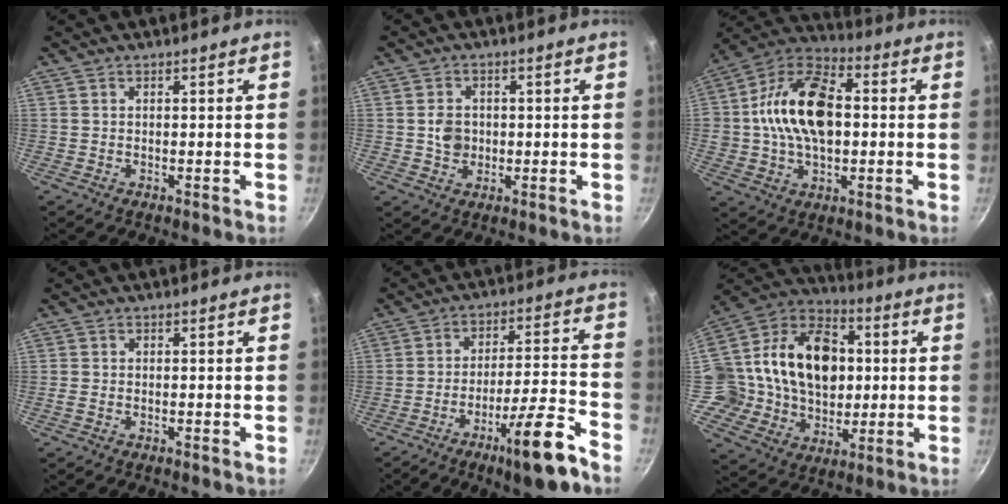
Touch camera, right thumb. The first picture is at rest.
{"total": 4.2, "force": [-0.1, 3.5, 2.2], "torque": [-0.023, 0.004, -0.003]}
{"total": 18.2, "force": [1.0, 11.7, 13.9], "torque": [-0.234, 0.027, 0.003]}
{"total": 0.9, "force": [-0.6, 0.4, 0.6], "torque": [-0.021, 0.004, -0.014]}
{"total": 13.8, "force": [-8.5, 1.9, 10.7], "torque": [-0.158, 0.053, -0.128]}
{"total": 24.8, "force": [2.9, 19.2, 15.5], "torque": [-0.251, 0.031, 0.045]}